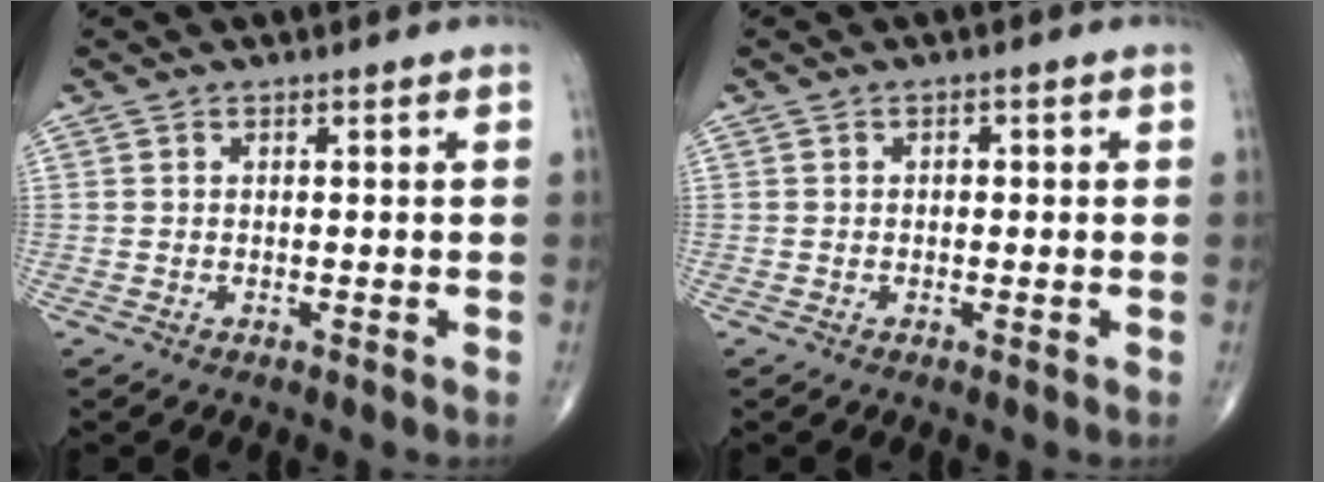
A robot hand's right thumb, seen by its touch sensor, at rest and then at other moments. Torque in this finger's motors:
{"motor_torque": [-0.18, -0.42, 0.29, -0.05, 0.07]}